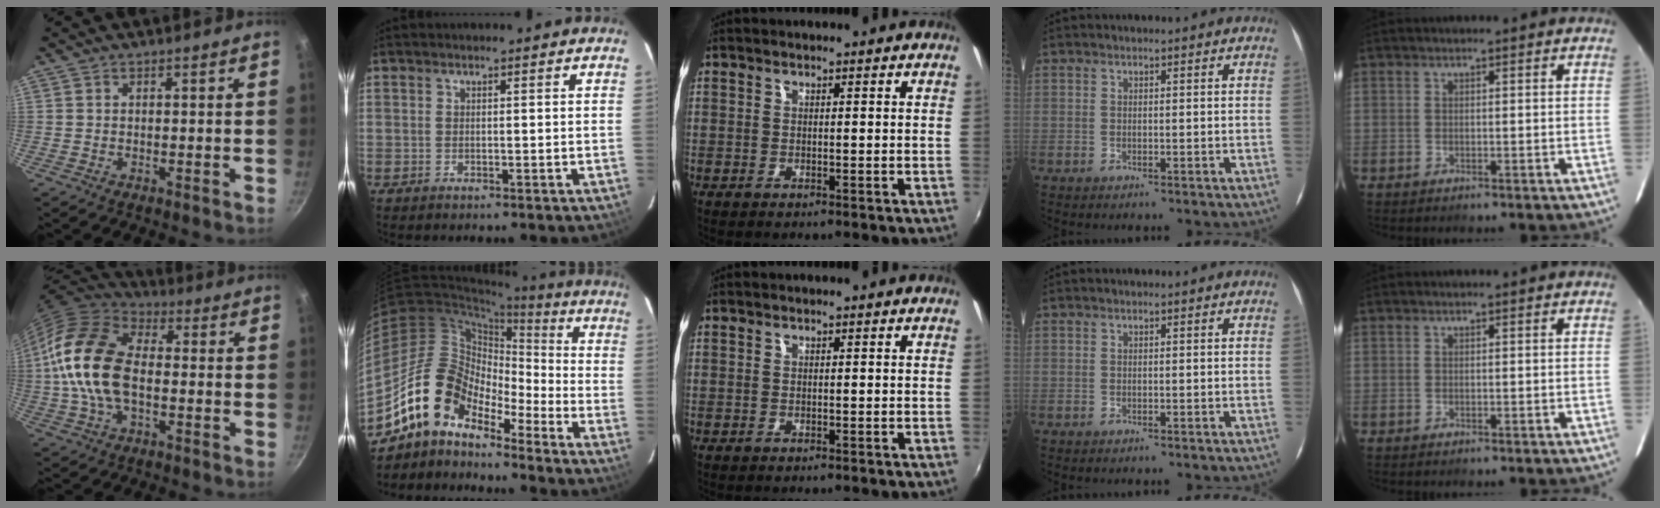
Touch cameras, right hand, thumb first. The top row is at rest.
{"thumb": {"total": 17.8, "force": [-0.8, 11.0, 13.9], "torque": [-0.252, 0.027, -0.030]}, "index": {"total": 13.2, "force": [-10.4, 5.9, 5.6], "torque": [-0.094, 0.022, -0.204]}}